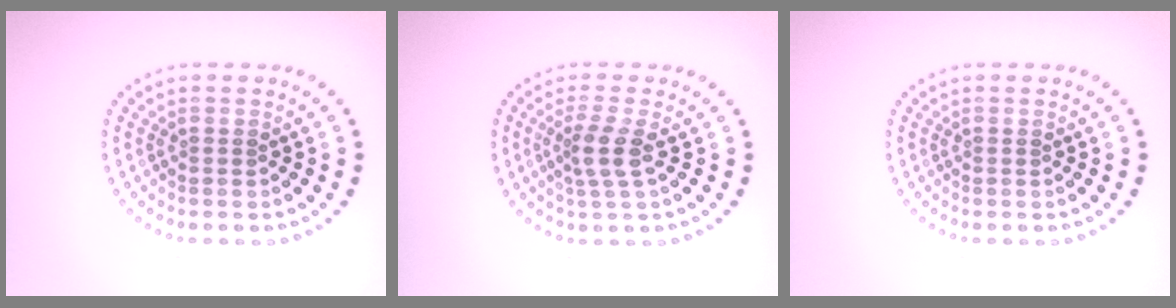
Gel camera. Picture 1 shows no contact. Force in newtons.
{"total": 2.6, "press": 2.0, "slide": 1.6}
{"total": 0.0}